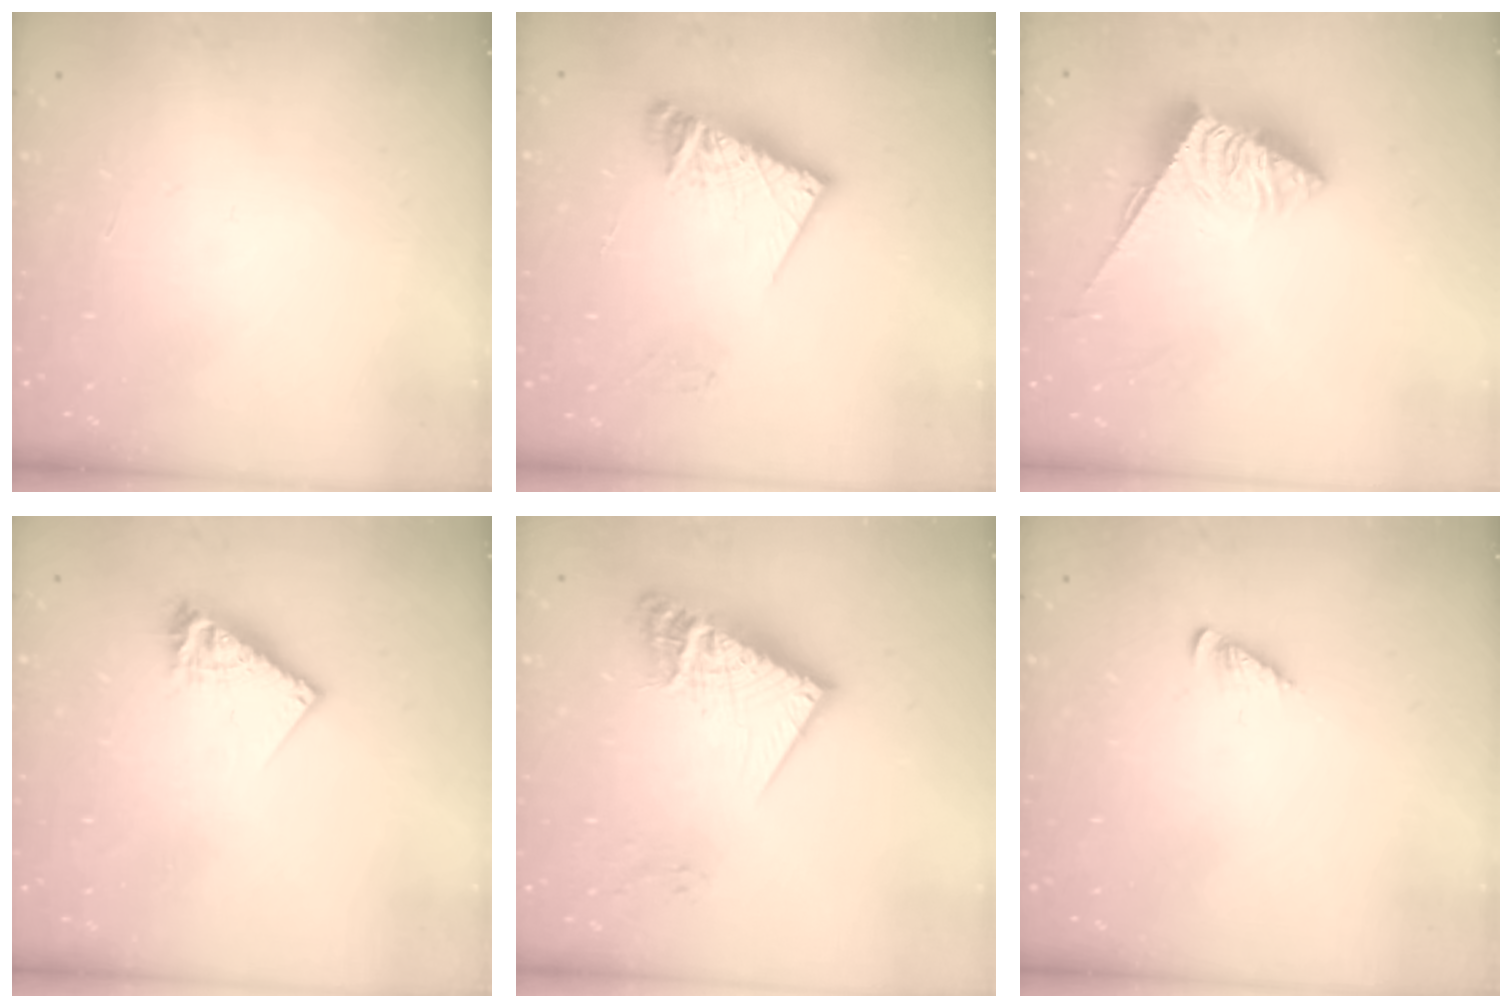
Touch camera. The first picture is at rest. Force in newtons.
{"total": 12.4, "press": 12.3, "slide": 1.1}
{"total": 3.5, "press": 3.5, "slide": 0.3}
{"total": 9.2, "press": 9.2, "slide": 0.6}
{"total": 17.1, "press": 17.0, "slide": 1.7}
{"total": 1.6, "press": 1.6, "slide": 0.3}